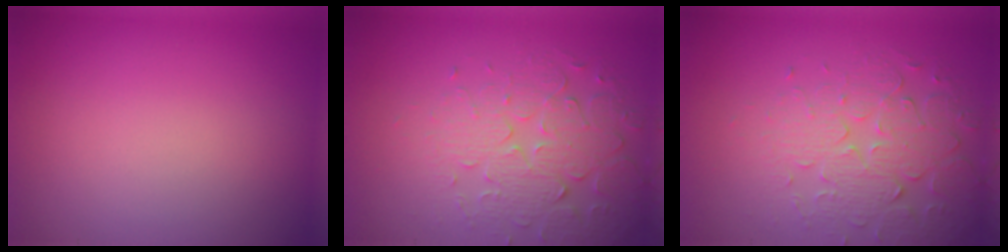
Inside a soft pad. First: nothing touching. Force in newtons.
{"total": 4.5, "press": 4.1, "slide": 1.9}
{"total": 4.5, "press": 4.1, "slide": 1.9}